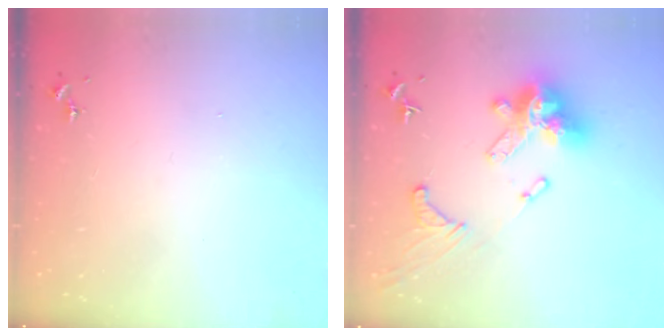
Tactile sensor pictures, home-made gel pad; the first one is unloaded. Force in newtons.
{"total": 19.2, "press": 19.1, "slide": 2.1}